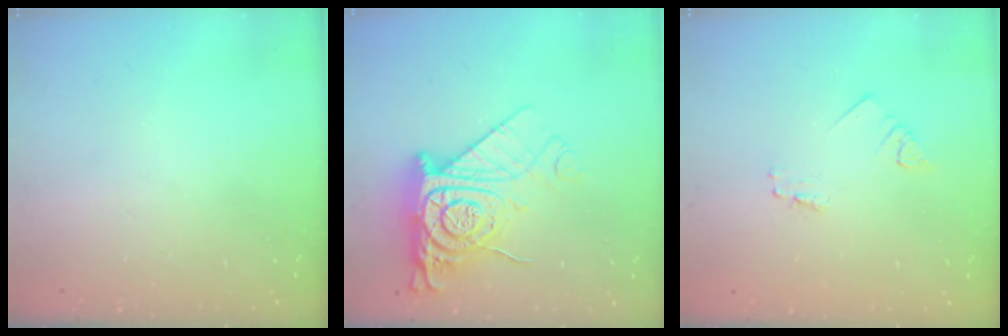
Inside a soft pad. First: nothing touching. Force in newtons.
{"total": 16.0, "press": 15.9, "slide": 1.4}
{"total": 1.2, "press": 1.2, "slide": 0.1}